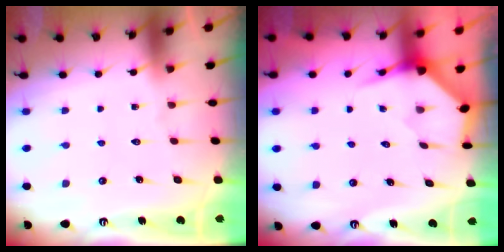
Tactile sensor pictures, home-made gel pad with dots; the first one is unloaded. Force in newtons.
{"total": 4.0, "press": 3.9, "slide": 0.3}